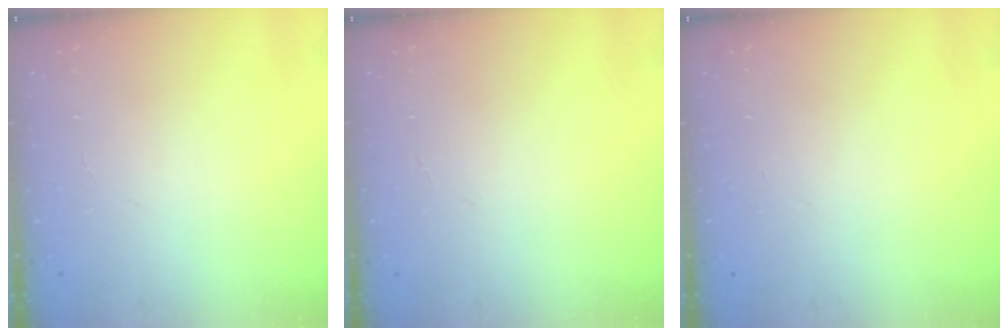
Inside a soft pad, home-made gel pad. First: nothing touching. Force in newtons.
{"total": 0.0}
{"total": 0.0}